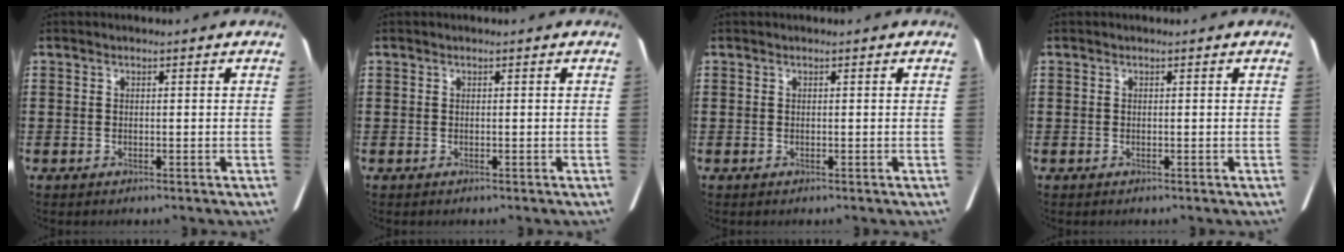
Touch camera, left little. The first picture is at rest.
{"total": 0.0}
{"total": 0.0}
{"total": 0.0}